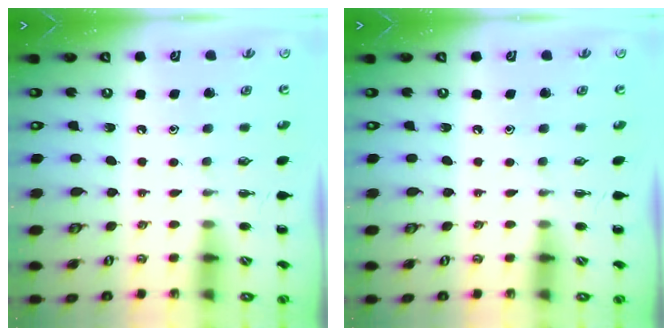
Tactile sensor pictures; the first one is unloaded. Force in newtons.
{"total": 0.0}